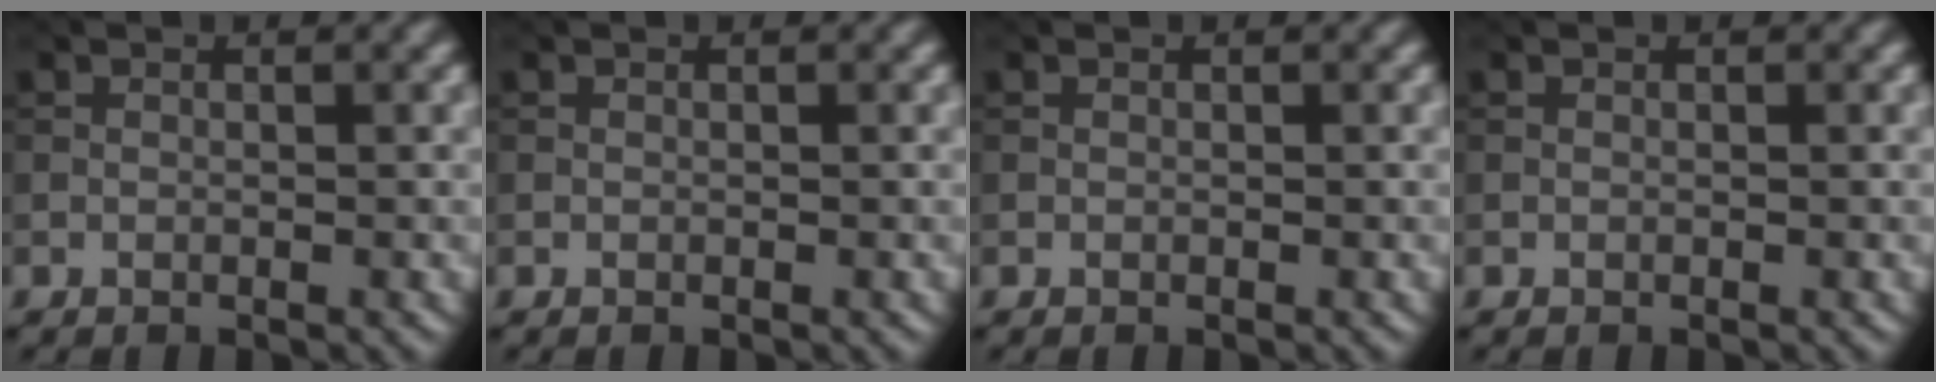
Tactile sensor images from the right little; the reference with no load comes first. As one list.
[{"total": 0.0}, {"total": 0.0}, {"total": 0.0}]